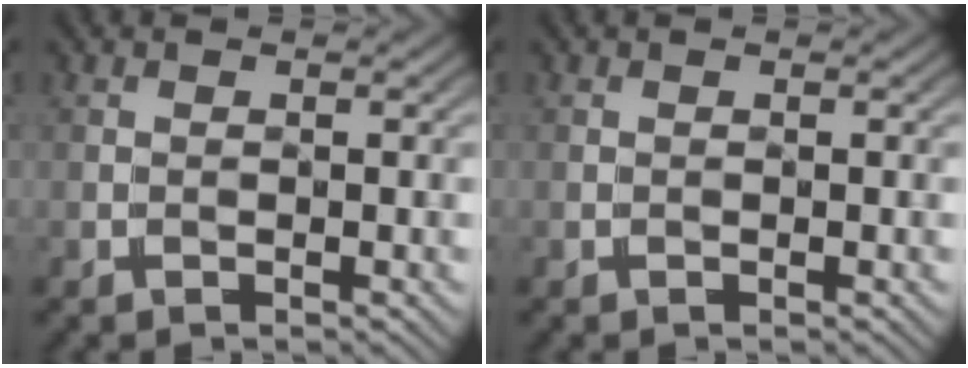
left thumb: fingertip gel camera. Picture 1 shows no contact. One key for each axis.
{"total": 0.0}